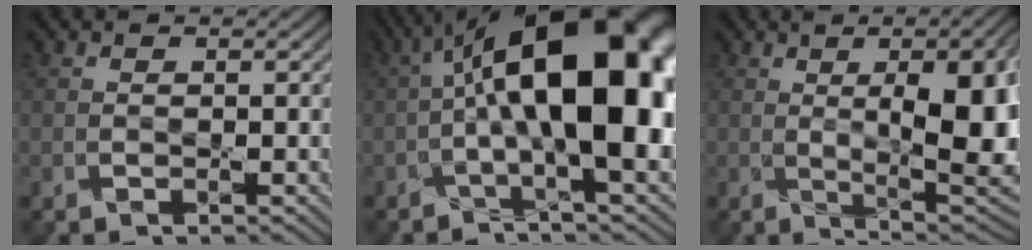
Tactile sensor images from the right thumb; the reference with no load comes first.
{"total": 19.6, "force": [0.9, 7.6, 18.0], "torque": [-0.280, 0.037, 0.008]}
{"total": 15.1, "force": [0.9, 5.3, 14.2], "torque": [-0.177, 0.010, 0.012]}